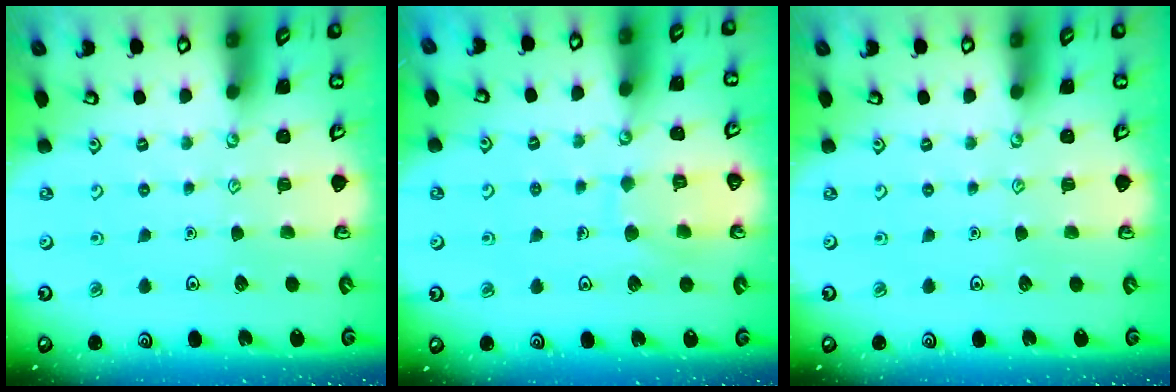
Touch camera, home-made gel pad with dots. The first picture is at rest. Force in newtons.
{"total": 8.1, "press": 8.1, "slide": 0.7}
{"total": 0.0}